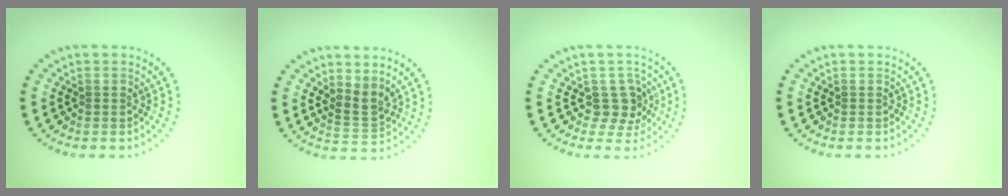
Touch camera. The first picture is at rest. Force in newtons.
{"total": 2.1, "press": 1.5, "slide": 1.6}
{"total": 2.6, "press": 2.0, "slide": 1.7}
{"total": 0.0}